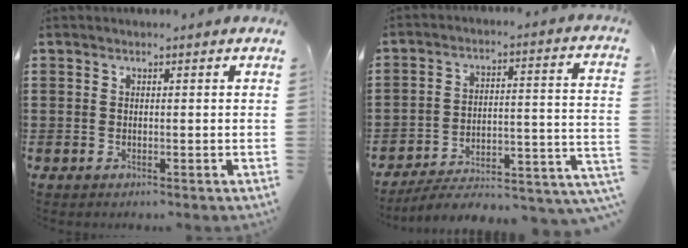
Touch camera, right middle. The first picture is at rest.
{"total": 4.1, "force": [-3.6, 0.7, 1.7], "torque": [-0.031, -0.019, -0.075]}